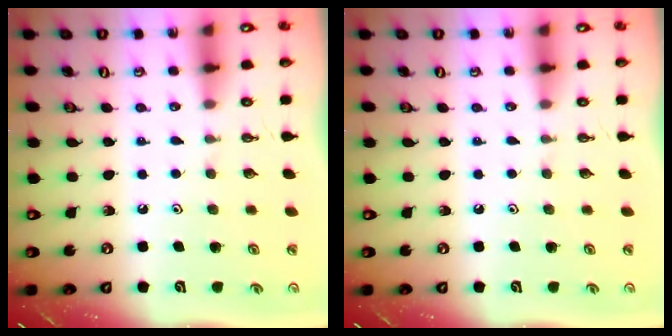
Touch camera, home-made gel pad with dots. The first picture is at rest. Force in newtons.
{"total": 0.0}